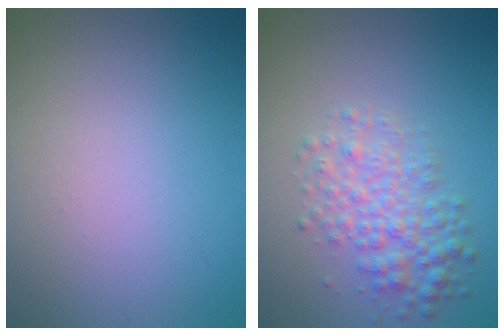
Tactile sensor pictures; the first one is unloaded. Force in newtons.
{"total": 3.8, "press": 3.8, "slide": 0.1}